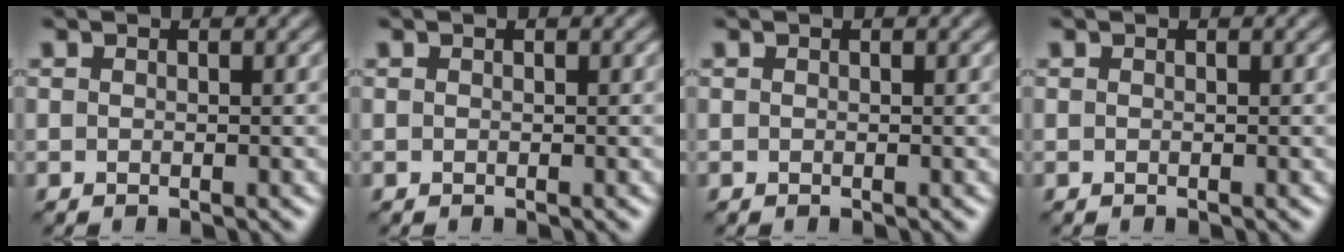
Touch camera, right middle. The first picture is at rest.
{"total": 0.0}
{"total": 0.0}
{"total": 0.0}